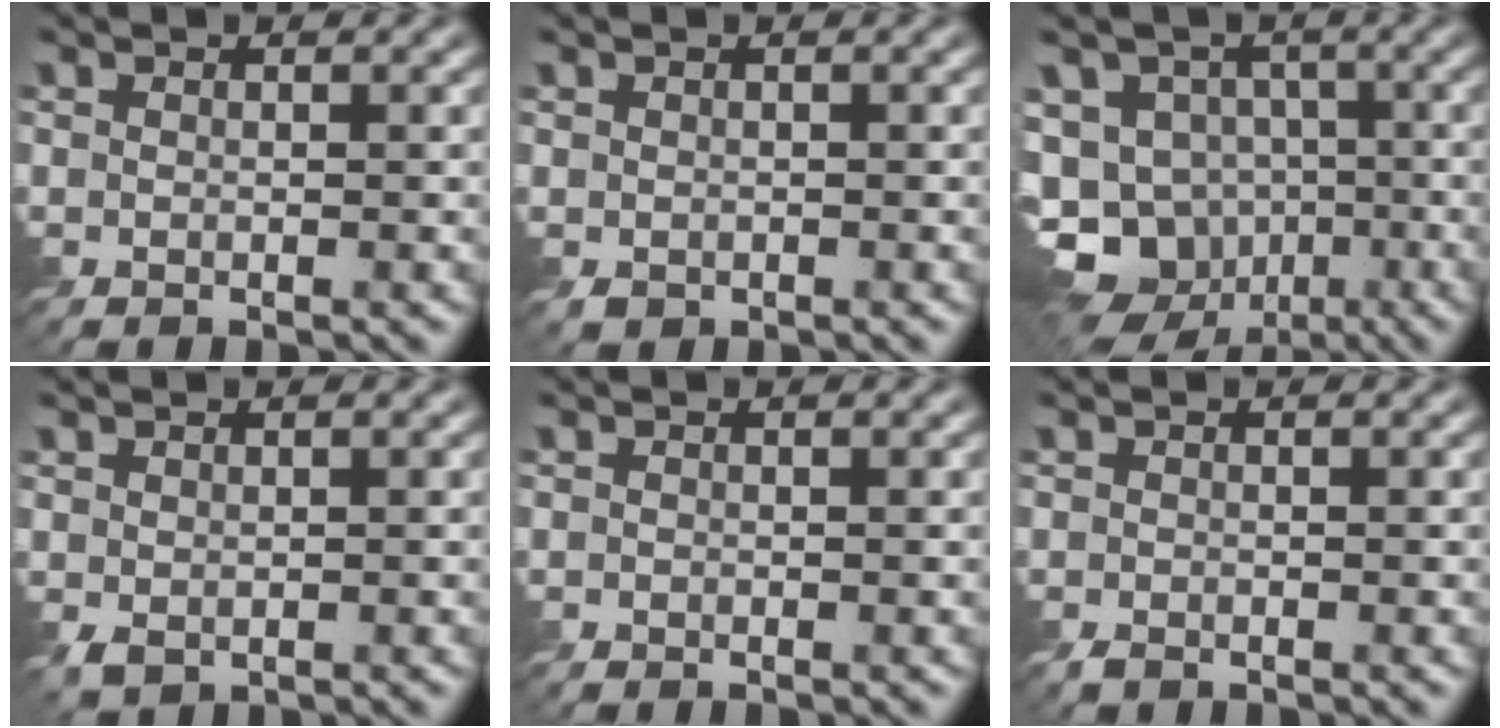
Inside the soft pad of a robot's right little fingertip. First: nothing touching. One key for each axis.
{"total": 0.6, "fx": 0.1, "fy": 0.6, "fz": 0.1, "tx": -0.001, "ty": -0.001, "tz": 0.005}
{"total": 15.0, "fx": -7.0, "fy": 11.6, "fz": 6.2, "tx": -0.132, "ty": -0.030, "tz": -0.112}
{"total": 1.0, "fx": 0.3, "fy": 0.8, "fz": 0.6, "tx": -0.012, "ty": -0.003, "tz": 0.009}
{"total": 0.0}
{"total": 0.6, "fx": -0.4, "fy": 0.5, "fz": 0.3, "tx": -0.003, "ty": 0.000, "tz": -0.005}